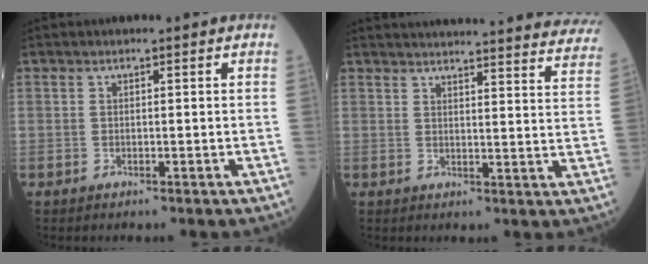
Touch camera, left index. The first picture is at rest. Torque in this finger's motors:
{"motor_torque": [-0.10, -1.08, 0.24, 0.12]}